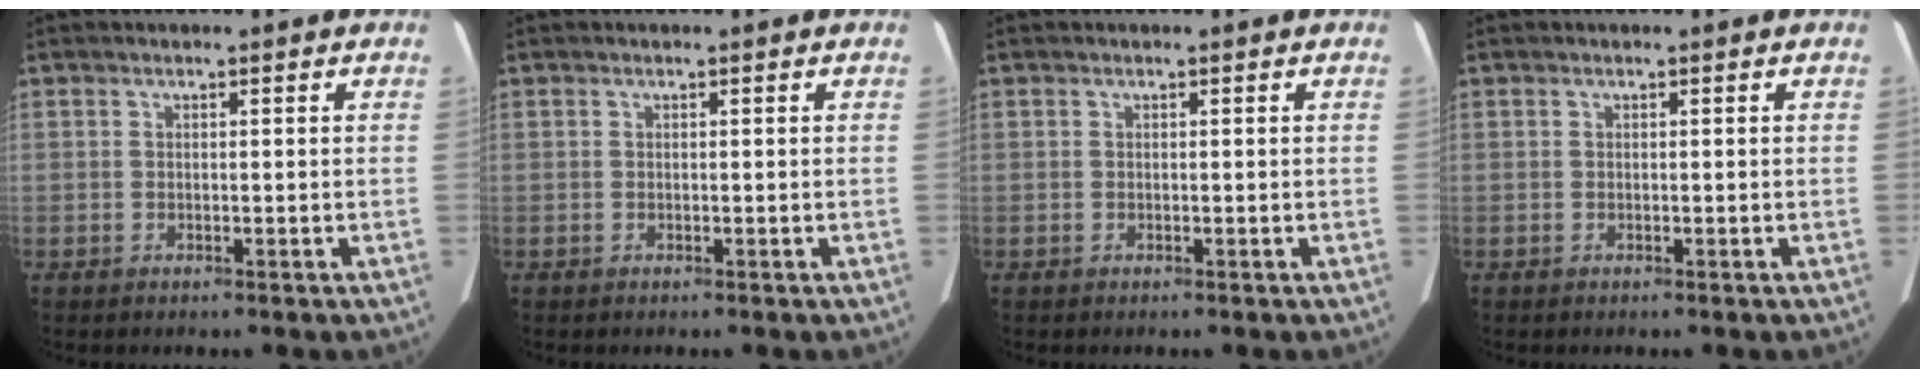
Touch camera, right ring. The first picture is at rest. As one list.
[{"total": 0.0}, {"total": 0.0}, {"total": 0.0}]